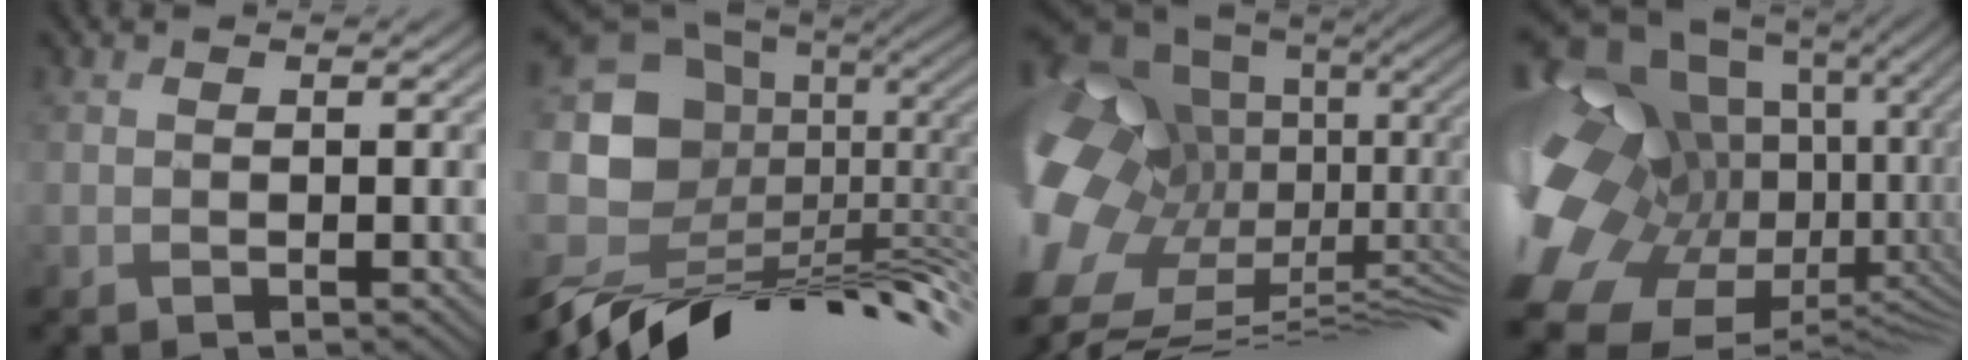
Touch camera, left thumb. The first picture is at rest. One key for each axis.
{"total": 17.8, "fx": -3.1, "fy": 9.6, "fz": 14.7, "tx": -0.238, "ty": -0.003, "tz": -0.041}
{"total": 19.1, "fx": -4.9, "fy": 12.1, "fz": 13.9, "tx": -0.288, "ty": -0.004, "tz": -0.038}
{"total": 20.2, "fx": -0.8, "fy": 14.9, "fz": 13.5, "tx": -0.316, "ty": -0.005, "tz": 0.003}